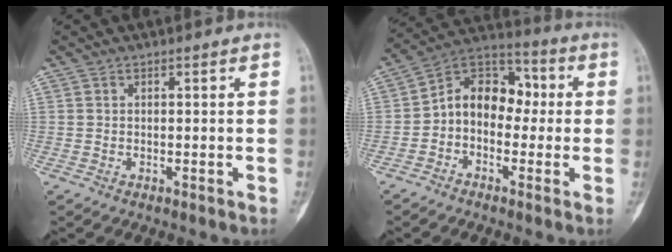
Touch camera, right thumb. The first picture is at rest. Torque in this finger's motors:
{"motor_torque": [0.22, 0.22, 0.56, -0.35, 0.05]}